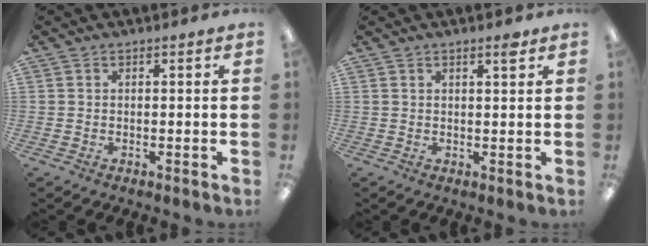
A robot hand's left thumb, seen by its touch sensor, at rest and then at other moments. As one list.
[{"total": 2.3, "force": [1.7, 0.4, 1.5], "torque": [-0.016, -0.006, 0.026]}]